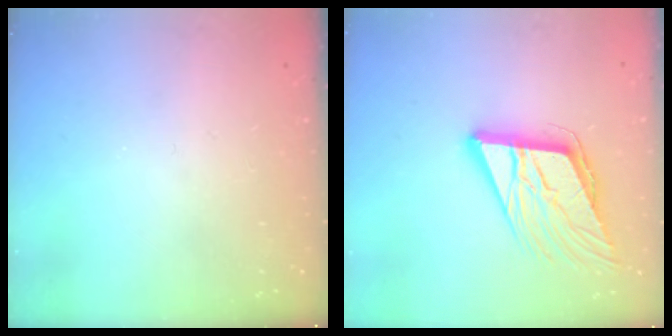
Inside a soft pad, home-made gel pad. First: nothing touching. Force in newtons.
{"total": 15.0, "press": 14.6, "slide": 3.5}